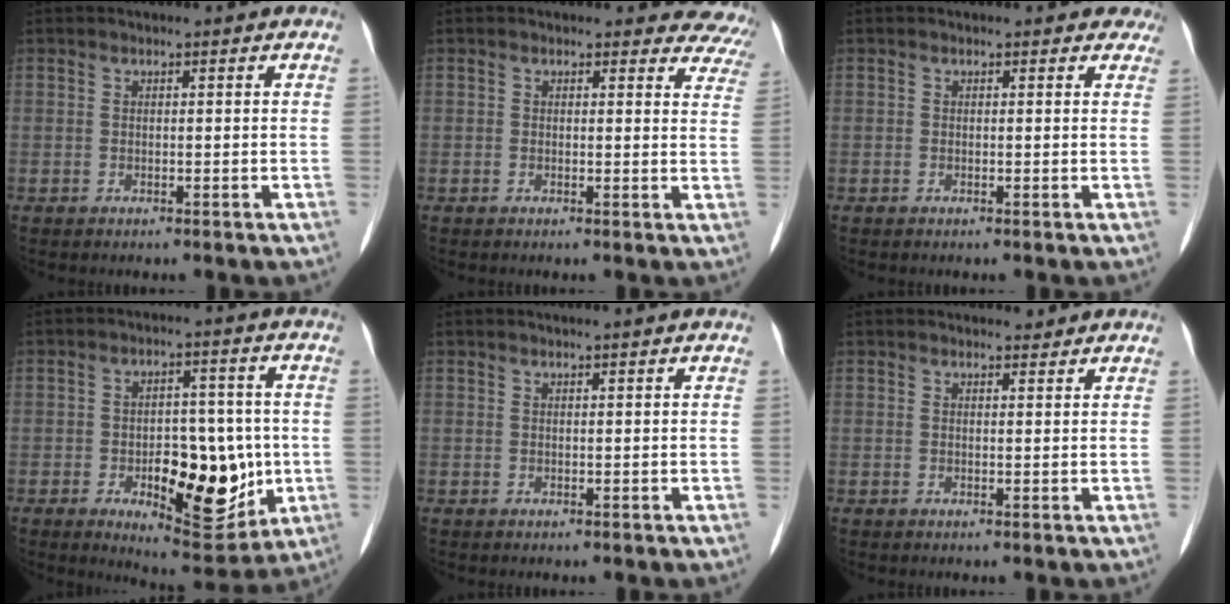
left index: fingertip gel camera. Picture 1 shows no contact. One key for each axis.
{"total": 6.6, "fx": 6.1, "fy": 2.6, "fz": -0.4, "tx": 0.050, "ty": -0.021, "tz": 0.022}
{"total": 2.5, "fx": 2.0, "fy": 1.5, "fz": 0.1, "tx": 0.014, "ty": -0.007, "tz": -0.001}
{"total": 13.3, "fx": -3.0, "fy": 6.0, "fz": 11.5, "tx": -0.150, "ty": 0.003, "tz": -0.028}
{"total": 1.3, "fx": 1.1, "fy": -0.3, "fz": 0.6, "tx": -0.014, "ty": 0.005, "tz": 0.022}
{"total": 1.7, "fx": 1.6, "fy": 0.4, "fz": 0.2, "tx": -0.007, "ty": -0.002, "tz": 0.023}